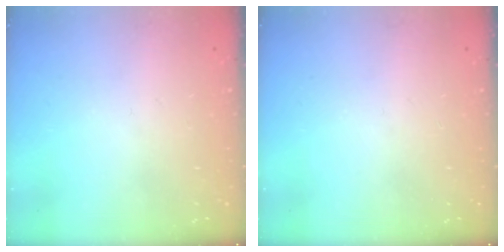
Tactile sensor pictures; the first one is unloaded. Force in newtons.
{"total": 0.0}